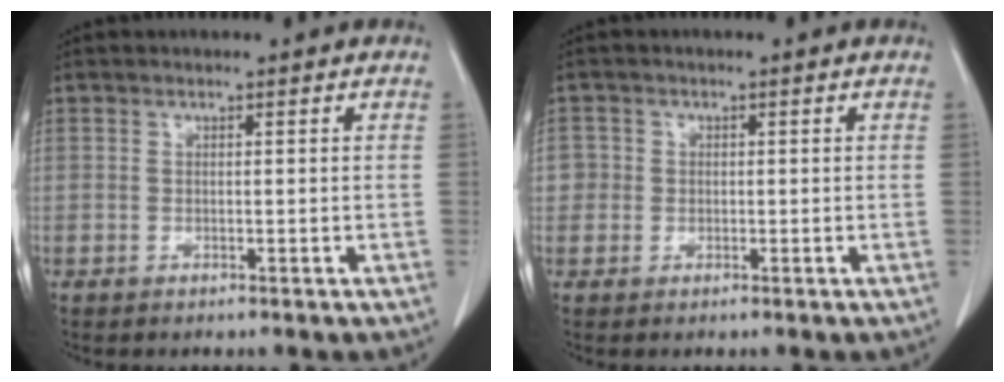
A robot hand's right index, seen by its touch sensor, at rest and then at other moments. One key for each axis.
{"total": 2.2, "fx": 0.0, "fy": 2.2, "fz": 0.1, "tx": 0.013, "ty": 0.007, "tz": -0.001}